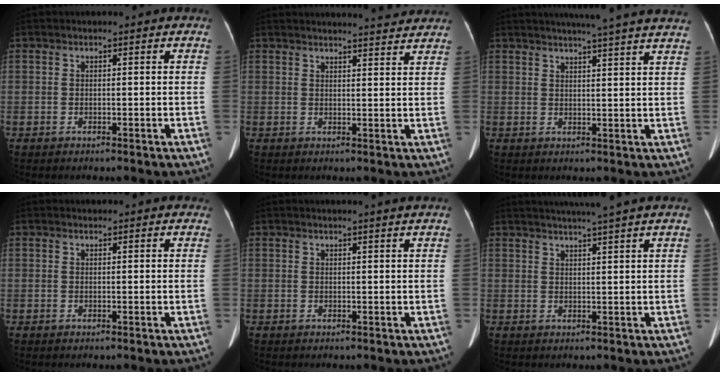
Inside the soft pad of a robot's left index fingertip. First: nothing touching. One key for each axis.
{"total": 10.0, "fx": 9.6, "fy": 0.4, "fz": 2.8, "tx": -0.035, "ty": 0.005, "tz": 0.105}
{"total": 17.5, "fx": 15.4, "fy": -0.3, "fz": 8.2, "tx": -0.124, "ty": -0.004, "tz": 0.182}
{"total": 4.8, "fx": 4.4, "fy": 1.6, "fz": 1.1, "tx": -0.007, "ty": 0.017, "tz": 0.037}
{"total": 3.9, "fx": 3.6, "fy": -0.8, "fz": 1.5, "tx": -0.020, "ty": 0.007, "tz": 0.034}
{"total": 9.2, "fx": 7.8, "fy": -1.5, "fz": 4.6, "tx": -0.067, "ty": 0.012, "tz": 0.093}